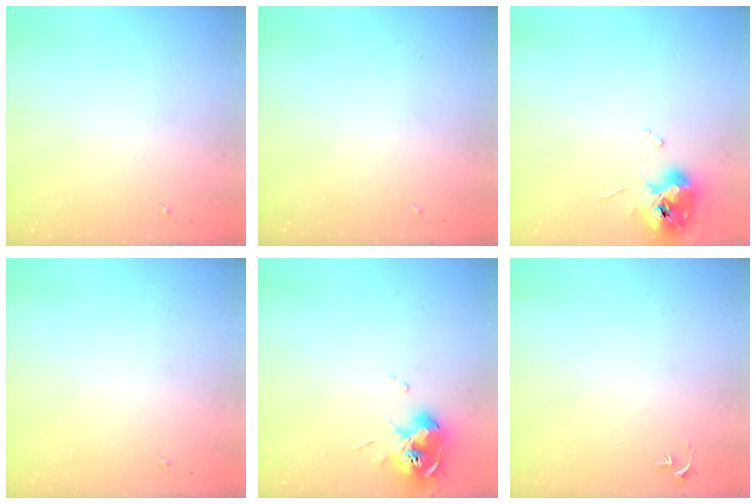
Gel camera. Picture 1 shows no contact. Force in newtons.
{"total": 0.0}
{"total": 11.0, "press": 11.0, "slide": 1.1}
{"total": 0.0}
{"total": 10.5, "press": 10.4, "slide": 1.3}
{"total": 2.7, "press": 2.7, "slide": 0.3}